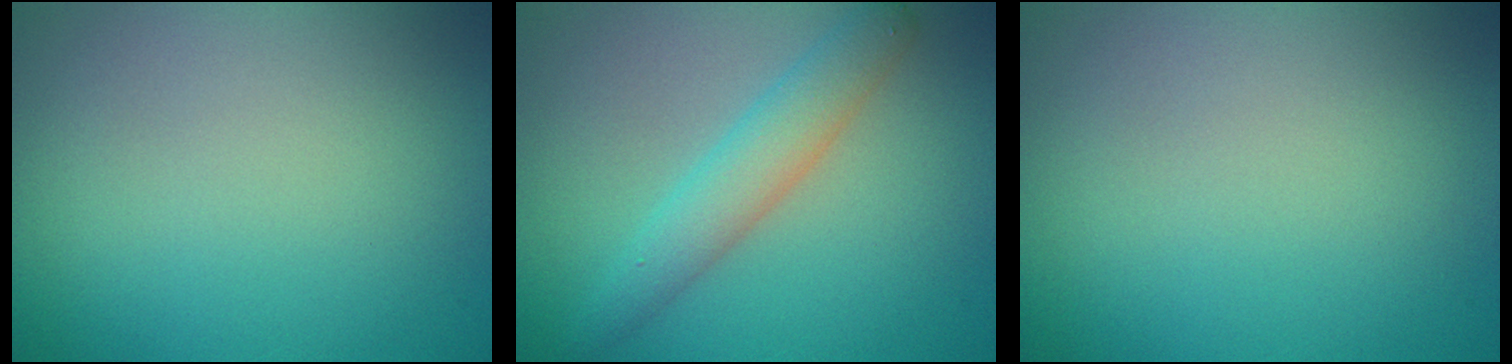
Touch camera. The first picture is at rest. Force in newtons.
{"total": 3.4, "press": 3.4, "slide": 0.1}
{"total": 0.0}